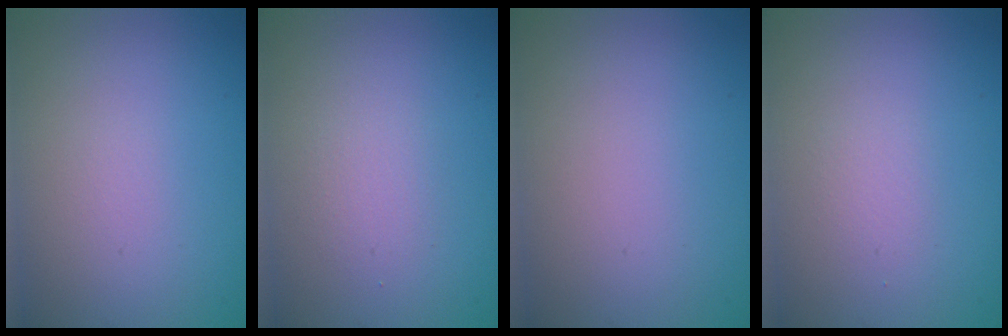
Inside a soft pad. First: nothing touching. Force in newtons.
{"total": 1.3, "press": 1.3, "slide": 0.1}
{"total": 0.0}
{"total": 0.7, "press": 0.7, "slide": 0.0}